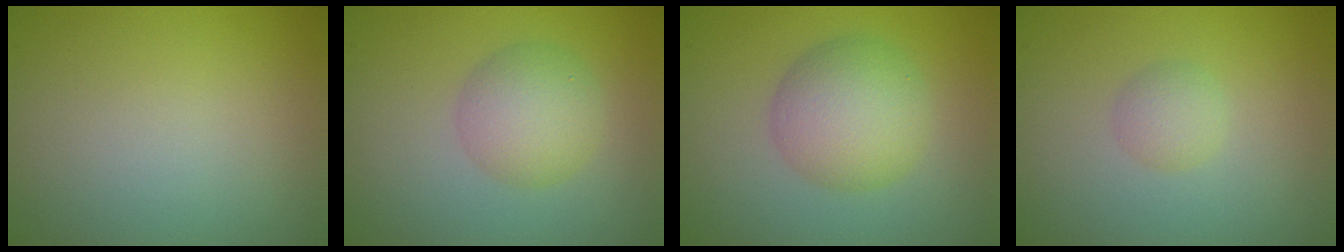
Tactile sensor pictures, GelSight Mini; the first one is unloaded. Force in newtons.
{"total": 3.9, "press": 3.9, "slide": 0.1}
{"total": 5.3, "press": 5.3, "slide": 0.1}
{"total": 1.5, "press": 1.5, "slide": 0.1}